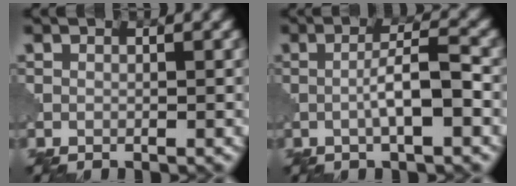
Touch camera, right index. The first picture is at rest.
{"total": 4.1, "force": [-0.9, 0.7, 3.9], "torque": [-0.067, 0.009, -0.020]}